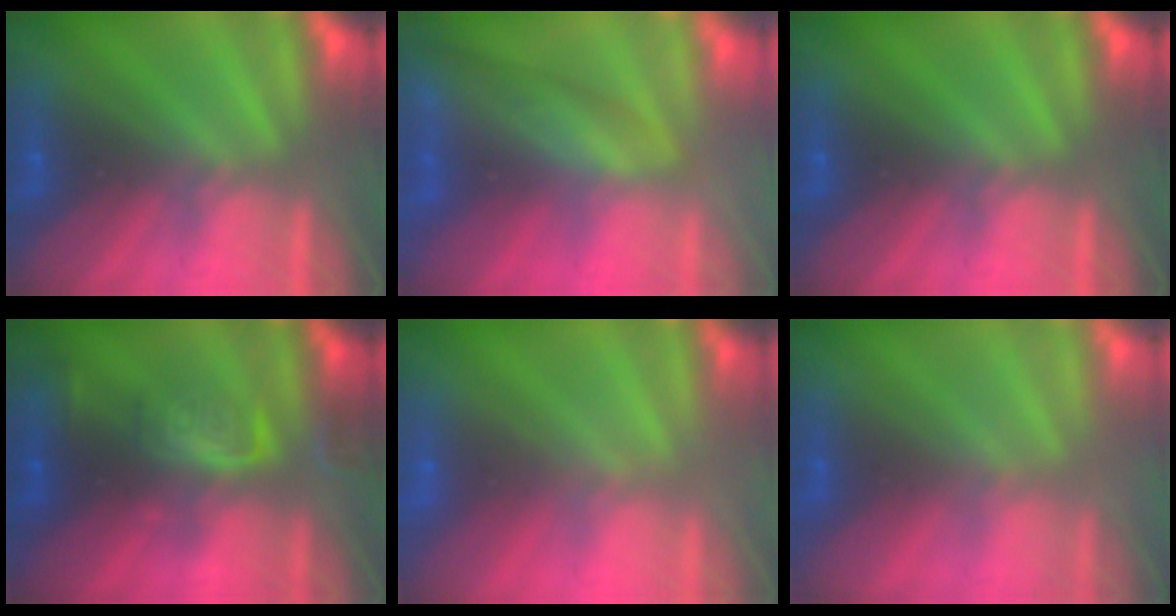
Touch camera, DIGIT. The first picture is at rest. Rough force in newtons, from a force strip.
{"total": 3.5}
{"total": 0.0}
{"total": 2.4}
{"total": 1.6}
{"total": 2.9}